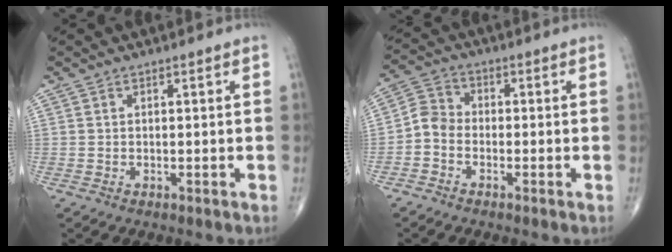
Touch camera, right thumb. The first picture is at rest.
{"total": 4.6, "force": [-1.9, 3.7, 2.0], "torque": [-0.027, 0.019, -0.052]}